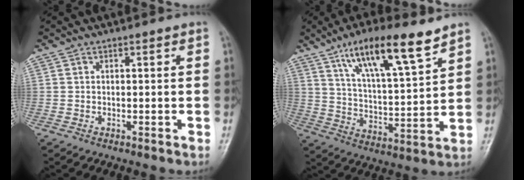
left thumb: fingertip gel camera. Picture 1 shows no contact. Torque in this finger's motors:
{"motor_torque": [0.99, 0.94, 1.53, -1.24, 0.16]}